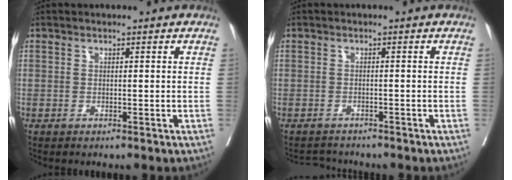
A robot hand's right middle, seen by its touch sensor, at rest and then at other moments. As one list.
[{"total": 2.3, "force": [-2.3, 0.3, -0.4], "torque": [0.006, -0.010, -0.037]}]